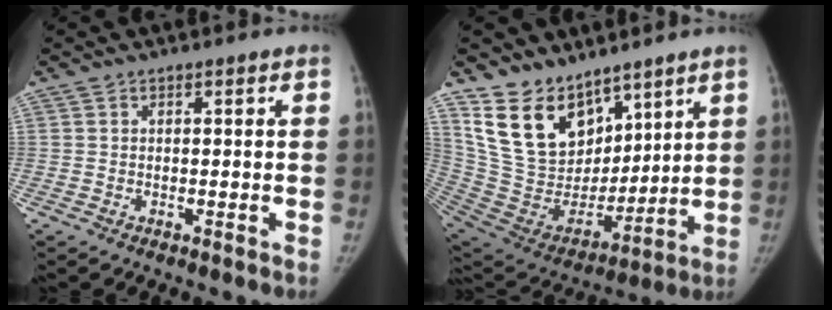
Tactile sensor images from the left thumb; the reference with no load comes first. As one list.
[{"total": 18.4, "force": [12.5, 10.7, 8.3], "torque": [-0.110, -0.063, 0.256]}]